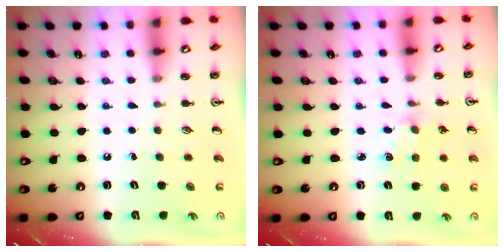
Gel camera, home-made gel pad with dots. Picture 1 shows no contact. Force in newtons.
{"total": 1.3, "press": 1.2, "slide": 0.2}